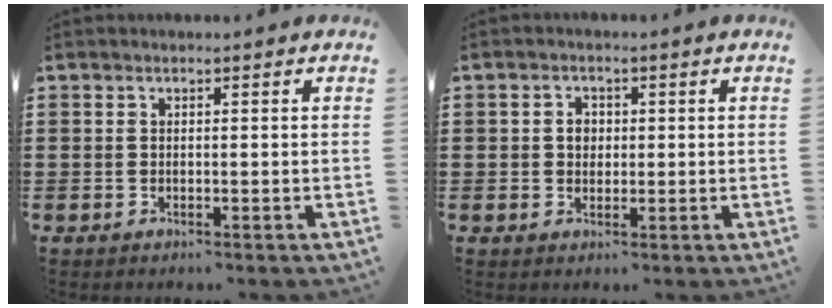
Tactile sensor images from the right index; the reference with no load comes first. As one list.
[{"total": 2.2, "force": [0.2, 1.8, 1.2], "torque": [-0.029, 0.009, 0.002]}]